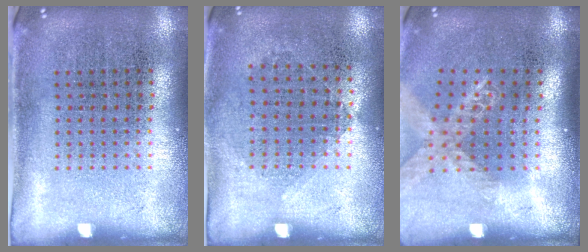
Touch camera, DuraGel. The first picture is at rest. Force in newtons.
{"total": 0.9, "press": 0.8, "slide": 0.4}
{"total": 1.6, "press": 1.4, "slide": 0.8}